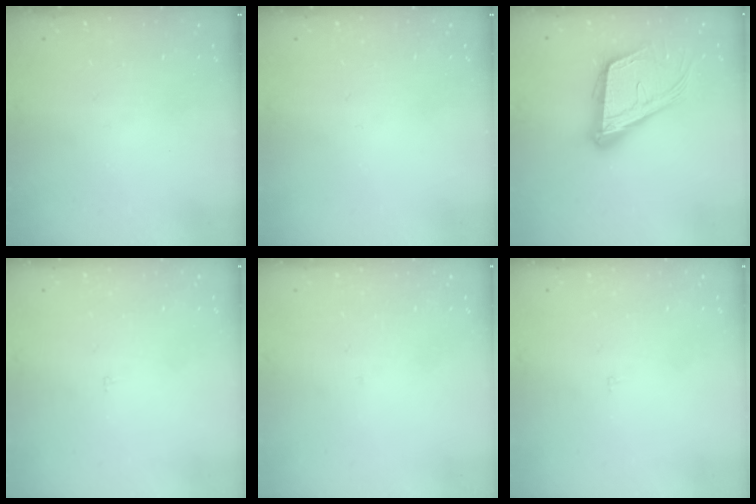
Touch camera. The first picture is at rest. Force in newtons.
{"total": 0.0}
{"total": 18.5, "press": 18.2, "slide": 3.5}
{"total": 2.3, "press": 2.3, "slide": 0.2}
{"total": 1.7, "press": 1.6, "slide": 0.1}
{"total": 2.3, "press": 2.3, "slide": 0.2}